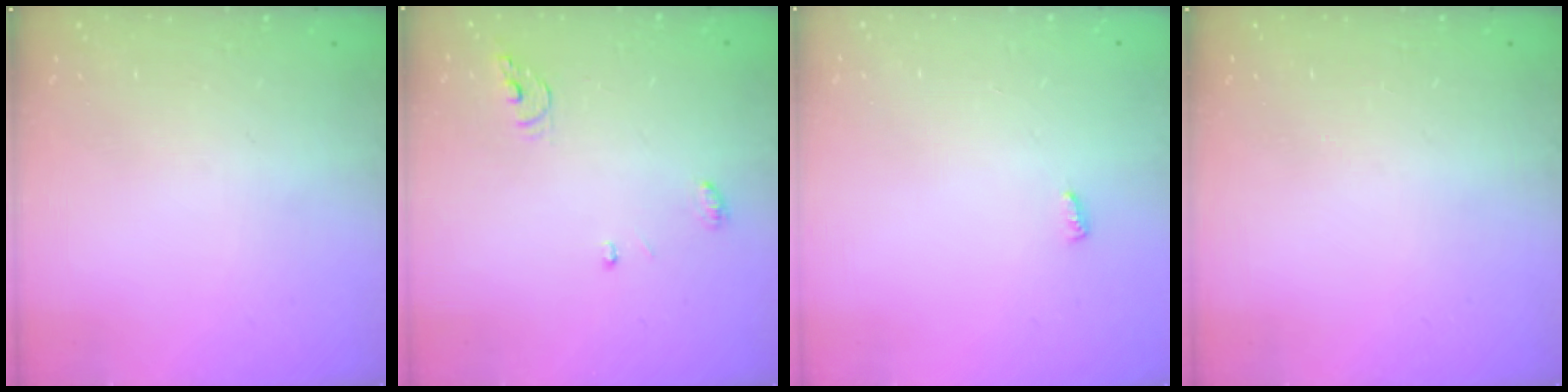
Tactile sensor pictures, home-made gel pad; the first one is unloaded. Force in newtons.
{"total": 4.0, "press": 4.0, "slide": 0.4}
{"total": 2.8, "press": 2.8, "slide": 0.4}
{"total": 0.0}